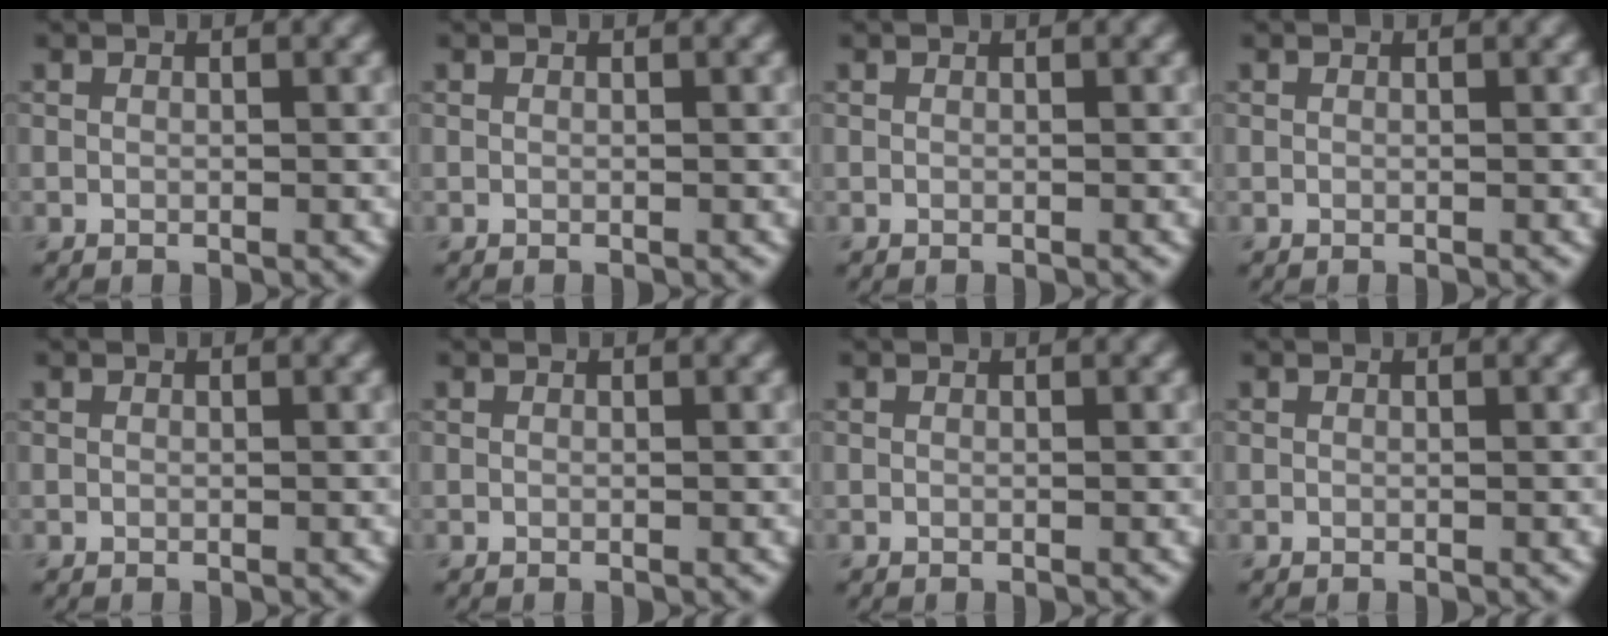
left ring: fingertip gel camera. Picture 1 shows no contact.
{"total": 0.0}
{"total": 0.0}
{"total": 0.0}
{"total": 0.0}
{"total": 0.0}
{"total": 0.0}
{"total": 0.0}